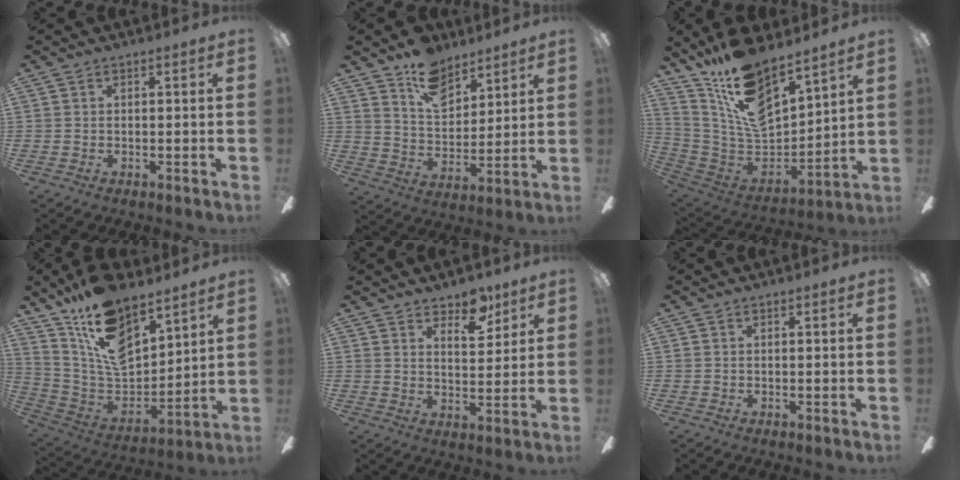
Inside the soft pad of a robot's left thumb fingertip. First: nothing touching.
{"total": 13.7, "force": [10.1, 7.6, 5.3], "torque": [-0.093, -0.055, 0.190]}
{"total": 16.7, "force": [11.6, 6.7, 9.9], "torque": [-0.193, -0.083, 0.210]}
{"total": 17.3, "force": [11.8, 8.6, 9.2], "torque": [-0.169, -0.074, 0.217]}
{"total": 7.4, "force": [5.8, 3.5, 3.0], "torque": [-0.018, -0.034, 0.097]}
{"total": 0.0}